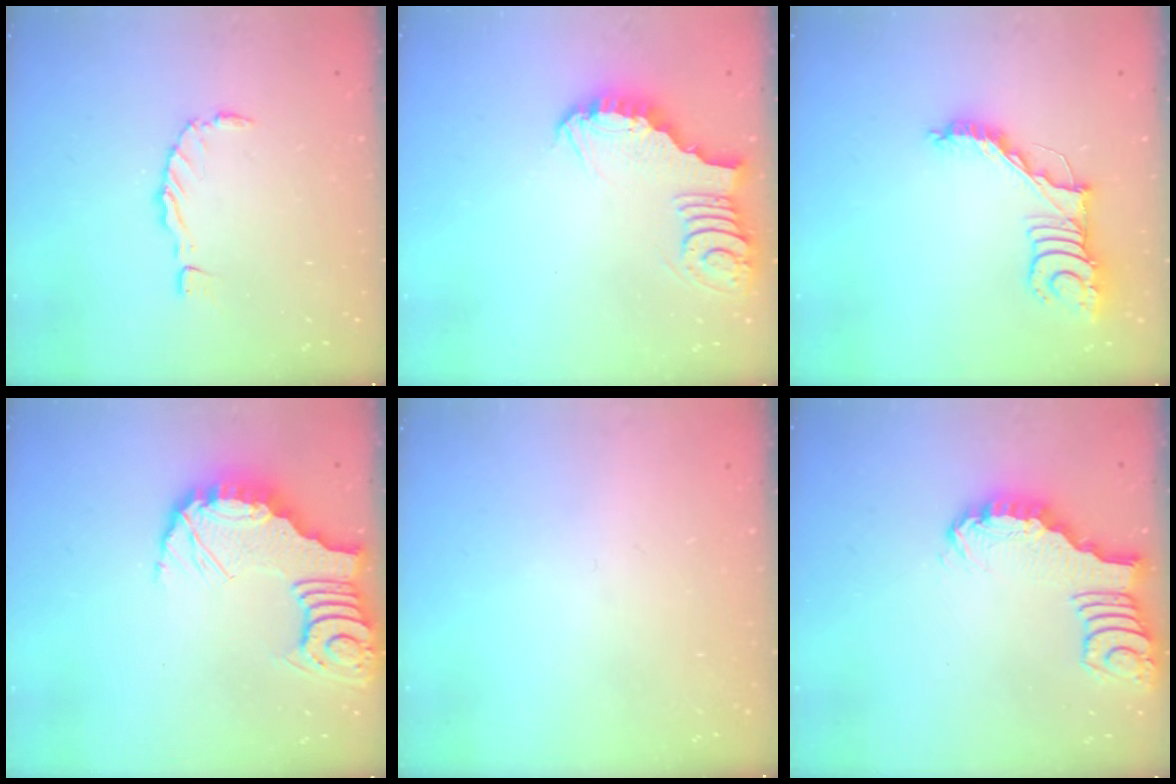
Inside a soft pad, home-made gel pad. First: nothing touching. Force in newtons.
{"total": 4.0, "press": 4.0, "slide": 0.4}
{"total": 12.4, "press": 12.4, "slide": 1.2}
{"total": 11.0, "press": 11.0, "slide": 1.3}
{"total": 0.0}
{"total": 2.8, "press": 2.7, "slide": 0.4}